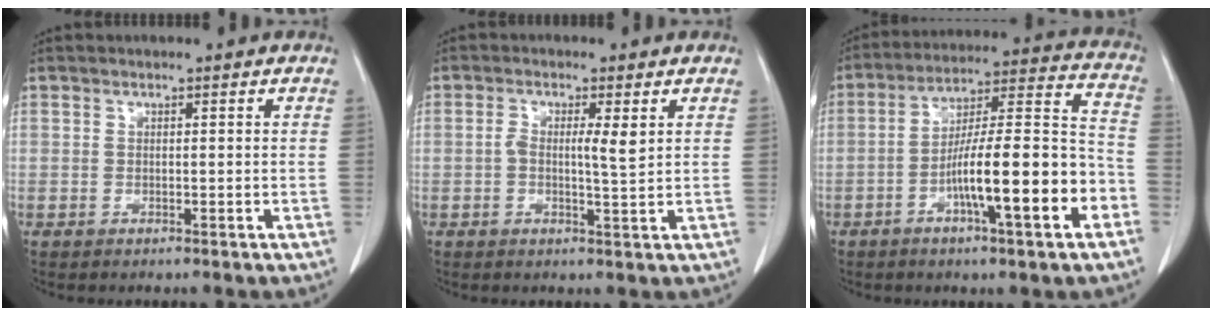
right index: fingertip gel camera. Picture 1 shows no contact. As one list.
[{"total": 4.0, "force": [0.7, 0.6, 3.9], "torque": [-0.071, 0.005, 0.009]}, {"total": 17.0, "force": [-6.3, 1.7, 15.7], "torque": [-0.248, 0.011, -0.099]}]